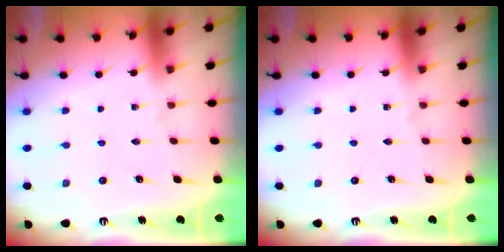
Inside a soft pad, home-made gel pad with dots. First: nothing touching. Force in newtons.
{"total": 0.0}